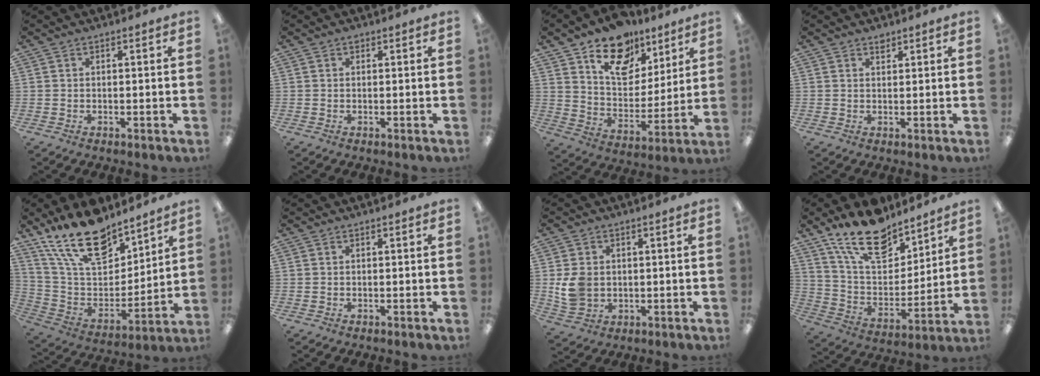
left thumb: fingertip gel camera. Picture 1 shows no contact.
{"total": 0.6, "force": [0.4, 0.4, 0.3], "torque": [-0.007, 0.004, 0.006]}
{"total": 16.0, "force": [10.9, 9.4, 7.0], "torque": [-0.113, -0.059, 0.198]}
{"total": 1.5, "force": [1.3, 0.7, 0.4], "torque": [0.000, -0.004, 0.023]}
{"total": 20.9, "force": [15.5, 9.5, 10.3], "torque": [-0.193, -0.090, 0.278]}
{"total": 0.0}
{"total": 6.9, "force": [0.3, 5.8, 3.7], "torque": [-0.075, 0.004, 0.005]}
{"total": 18.7, "force": [13.9, 8.7, 8.9], "torque": [-0.162, -0.080, 0.250]}